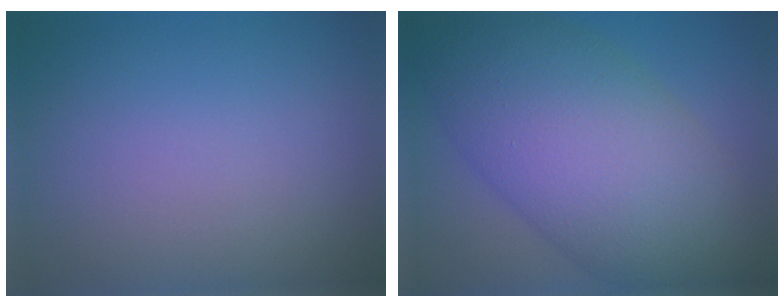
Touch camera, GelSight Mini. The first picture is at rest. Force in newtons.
{"total": 13.0, "press": 13.0, "slide": 0.2}